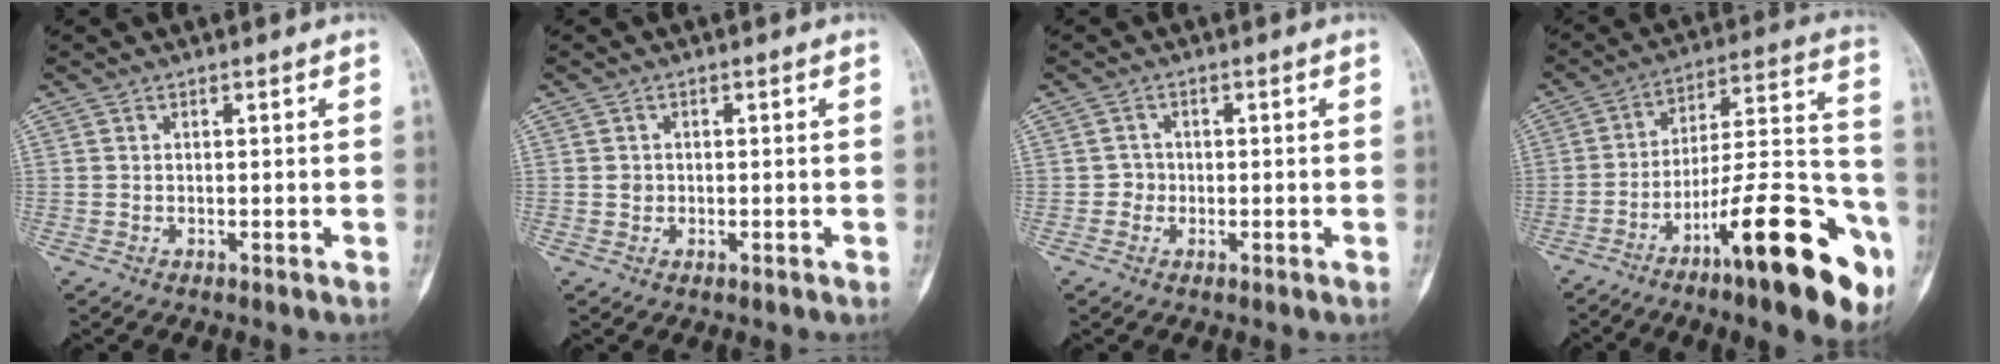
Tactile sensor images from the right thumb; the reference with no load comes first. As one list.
[{"total": 1.2, "force": [-0.1, 1.1, 0.5], "torque": [-0.005, 0.003, -0.001]}, {"total": 1.7, "force": [-0.4, 1.6, 0.3], "torque": [0.008, 0.009, -0.012]}, {"total": 24.2, "force": [-11.8, 6.1, 20.2], "torque": [-0.268, 0.075, -0.182]}]